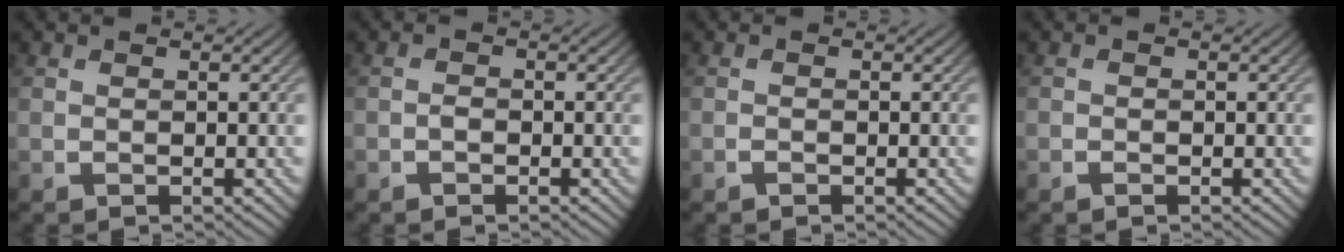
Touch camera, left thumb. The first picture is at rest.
{"total": 1.0, "force": [-0.6, 0.6, 0.5], "torque": [-0.010, 0.002, -0.013]}
{"total": 0.6, "force": [-0.5, 0.2, 0.3], "torque": [-0.004, 0.000, -0.010]}
{"total": 0.8, "force": [-0.6, 0.4, 0.4], "torque": [-0.007, -0.002, -0.010]}